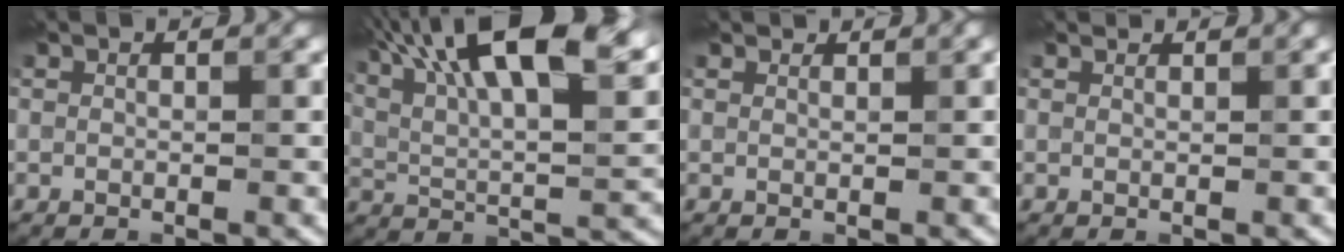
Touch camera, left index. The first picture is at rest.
{"total": 15.0, "force": [8.2, 4.9, 11.6], "torque": [-0.179, 0.023, 0.121]}
{"total": 1.7, "force": [1.5, 0.4, 0.5], "torque": [-0.014, 0.000, 0.018]}
{"total": 1.5, "force": [1.4, 0.2, 0.4], "torque": [-0.014, -0.001, 0.017]}